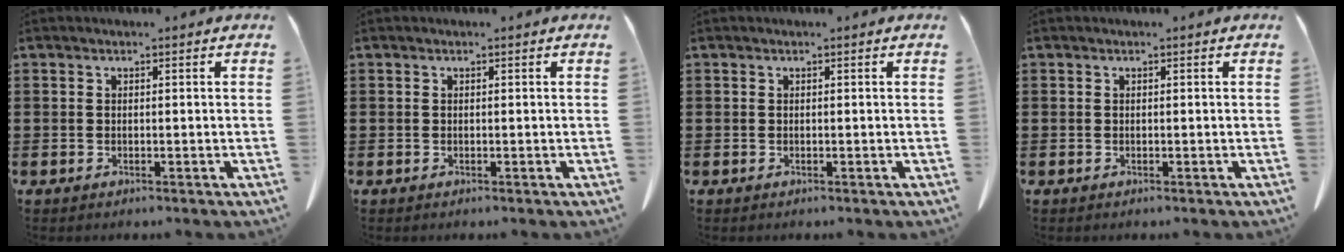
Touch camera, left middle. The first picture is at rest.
{"total": 0.0}
{"total": 0.0}
{"total": 0.0}